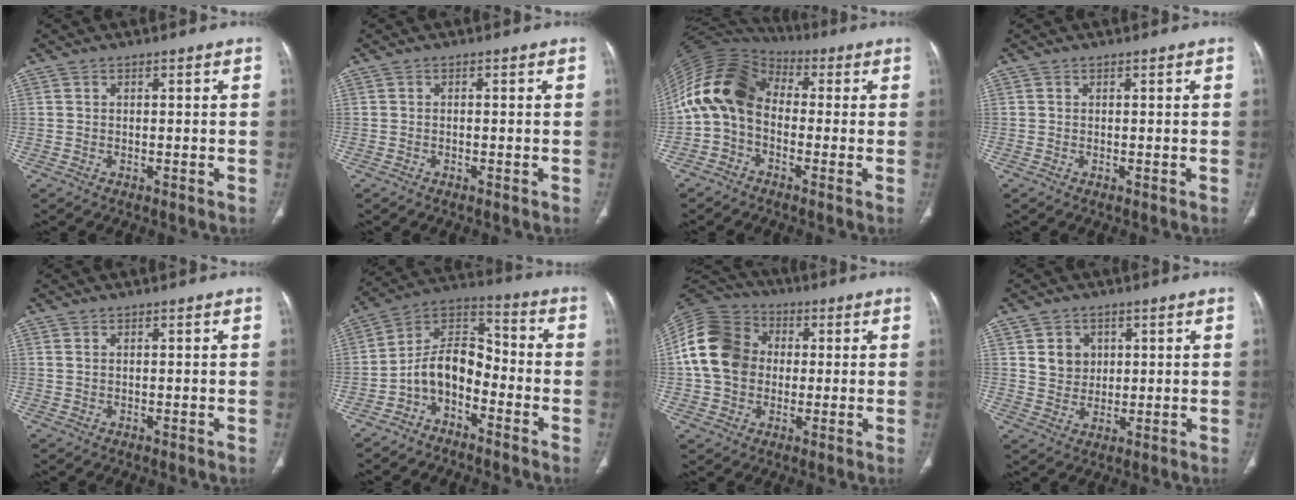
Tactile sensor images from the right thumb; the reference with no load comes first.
{"total": 0.0}
{"total": 13.5, "force": [-0.5, 9.7, 9.4], "torque": [-0.175, 0.045, -0.027]}
{"total": 0.0}
{"total": 0.6, "force": [0.3, 0.3, 0.4], "torque": [-0.012, 0.006, 0.008]}
{"total": 10.2, "force": [-4.5, 6.4, 6.5], "torque": [-0.099, 0.080, -0.095]}
{"total": 15.7, "force": [0.8, 12.8, 9.0], "torque": [-0.162, 0.029, 0.009]}
{"total": 5.3, "force": [1.7, 4.5, 2.1], "torque": [-0.012, -0.009, 0.035]}